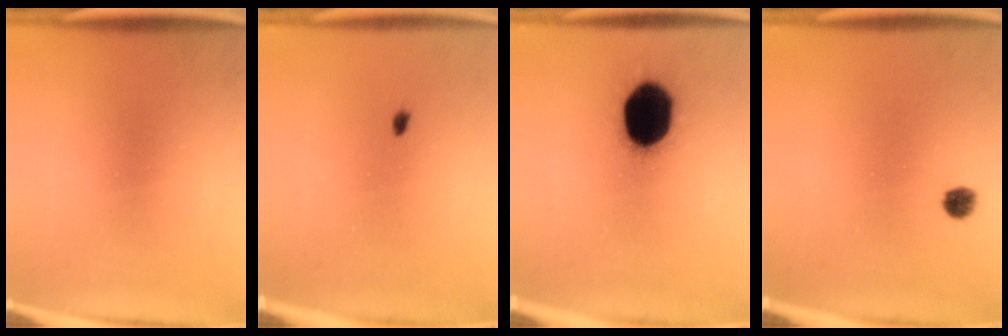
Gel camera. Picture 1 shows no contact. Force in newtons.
{"total": 1.4}
{"total": 19.2}
{"total": 2.2}